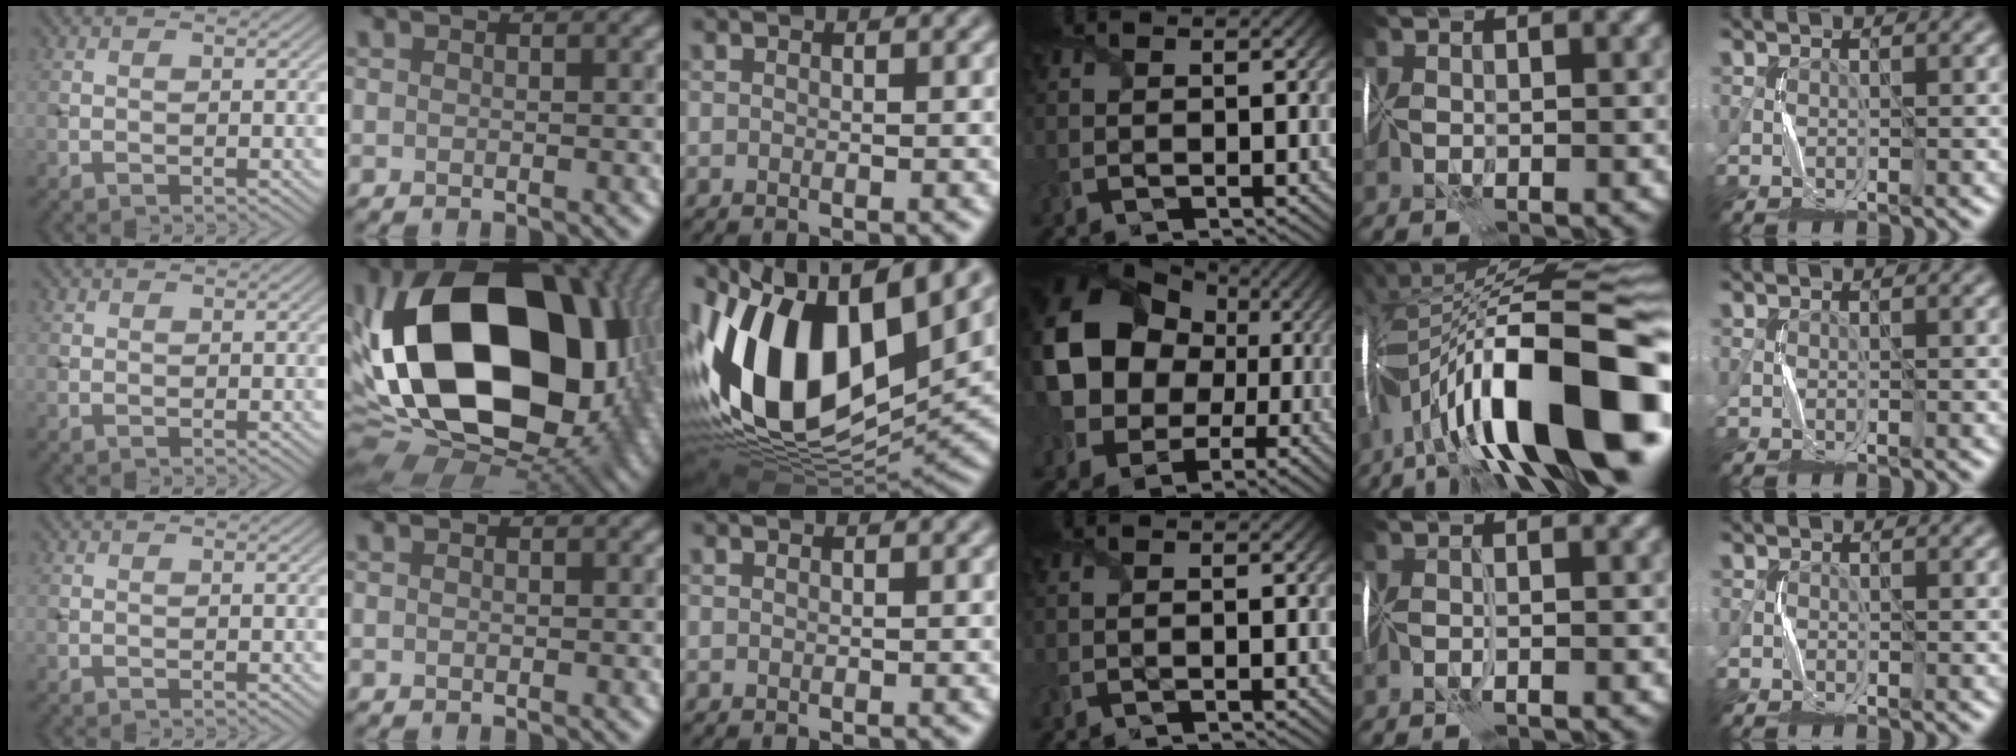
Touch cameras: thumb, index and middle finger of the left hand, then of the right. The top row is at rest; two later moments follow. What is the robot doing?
{"motion": "fold", "object": "wrapping paper"}